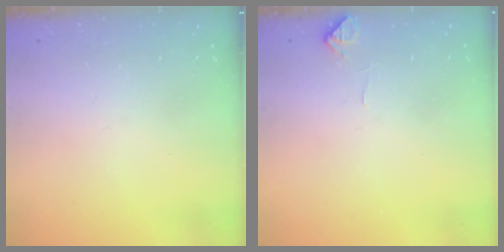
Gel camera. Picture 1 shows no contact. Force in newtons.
{"total": 2.7, "press": 2.7, "slide": 0.4}